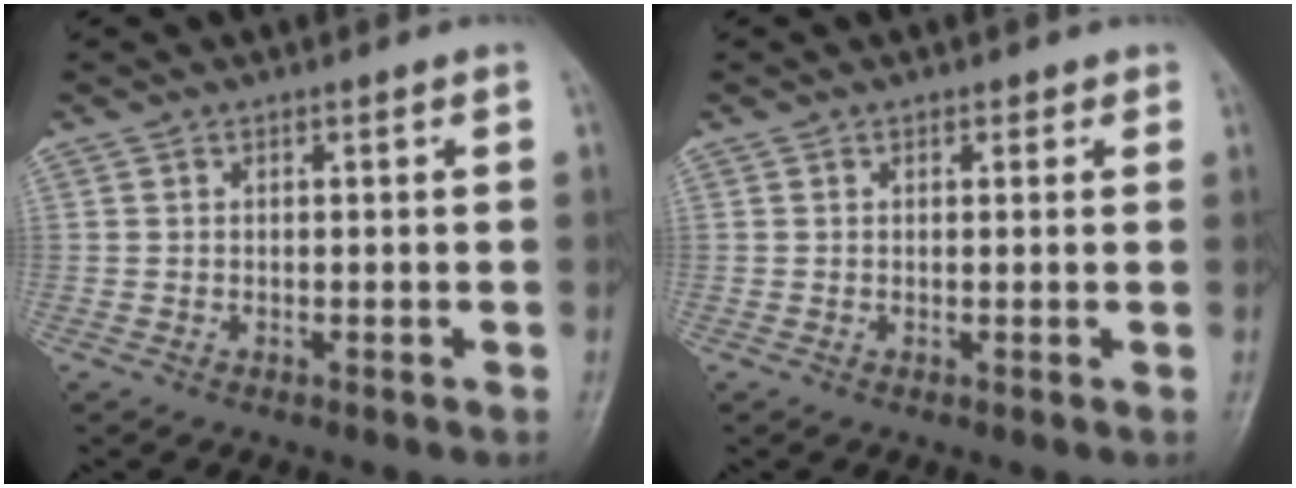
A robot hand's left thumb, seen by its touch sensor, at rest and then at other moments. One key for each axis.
{"total": 1.1, "fx": 0.7, "fy": 0.8, "fz": 0.4, "tx": 0.007, "ty": -0.002, "tz": 0.004}